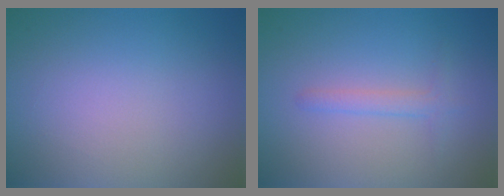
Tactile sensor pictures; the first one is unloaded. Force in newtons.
{"total": 1.4, "press": 1.4, "slide": 0.1}